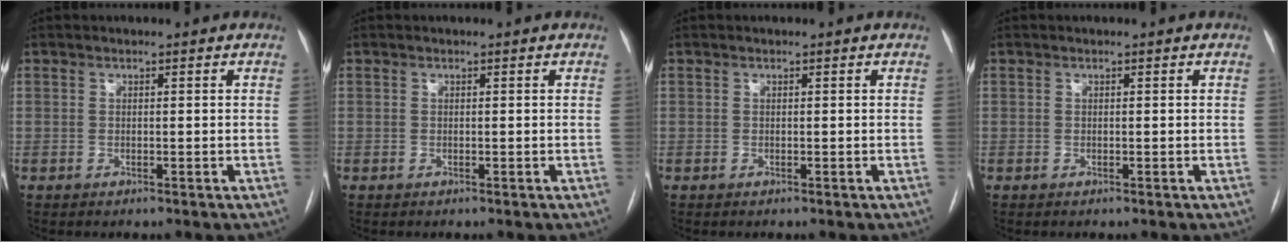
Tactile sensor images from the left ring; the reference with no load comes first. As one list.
[{"total": 0.0}, {"total": 0.0}, {"total": 0.0}]